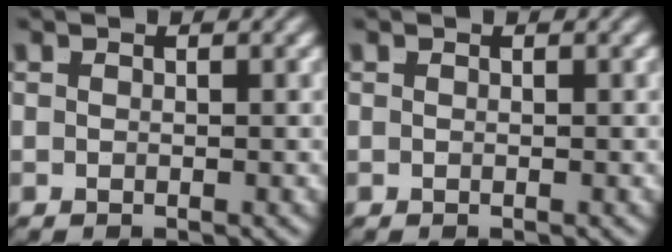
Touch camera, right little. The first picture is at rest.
{"total": 0.0}